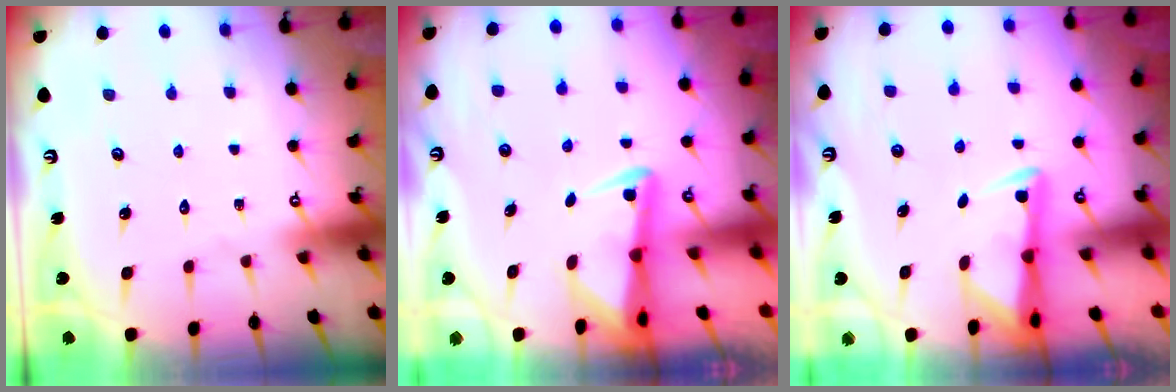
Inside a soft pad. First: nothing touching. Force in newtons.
{"total": 2.8, "press": 2.7, "slide": 0.6}
{"total": 3.0, "press": 2.9, "slide": 0.5}